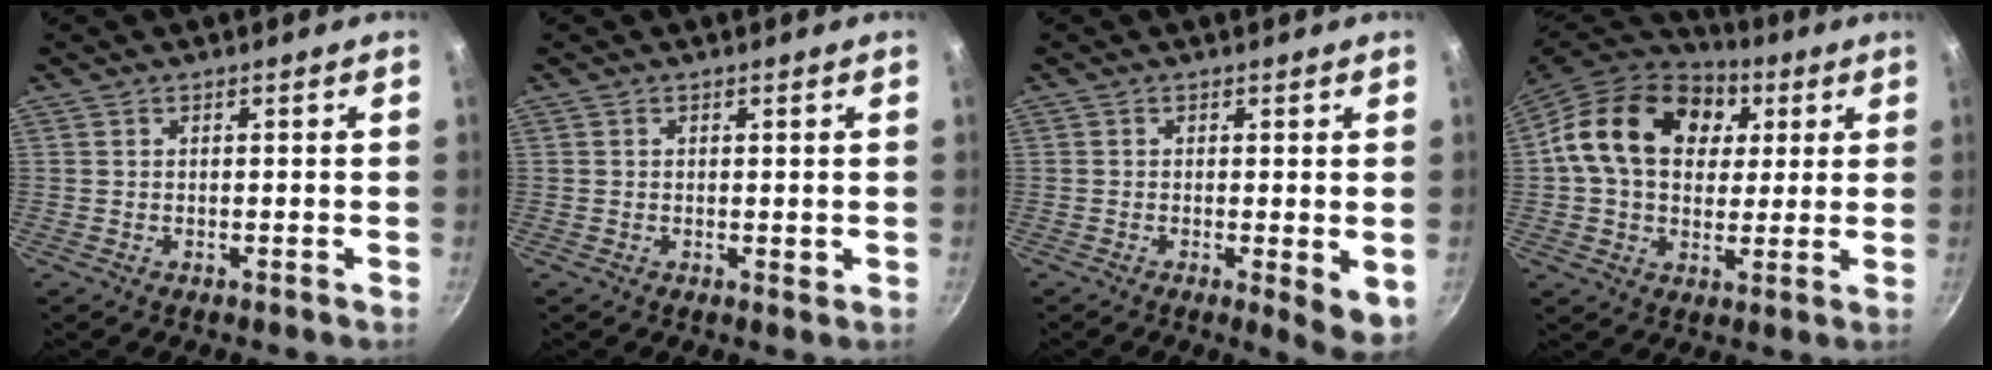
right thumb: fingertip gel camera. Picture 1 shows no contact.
{"total": 0.9, "force": [0.2, 0.6, 0.6], "torque": [-0.007, 0.000, 0.002]}
{"total": 5.1, "force": [-0.6, 1.7, 4.8], "torque": [-0.055, -0.010, -0.008]}
{"total": 19.7, "force": [5.5, 14.4, 12.2], "torque": [-0.191, 0.006, 0.081]}